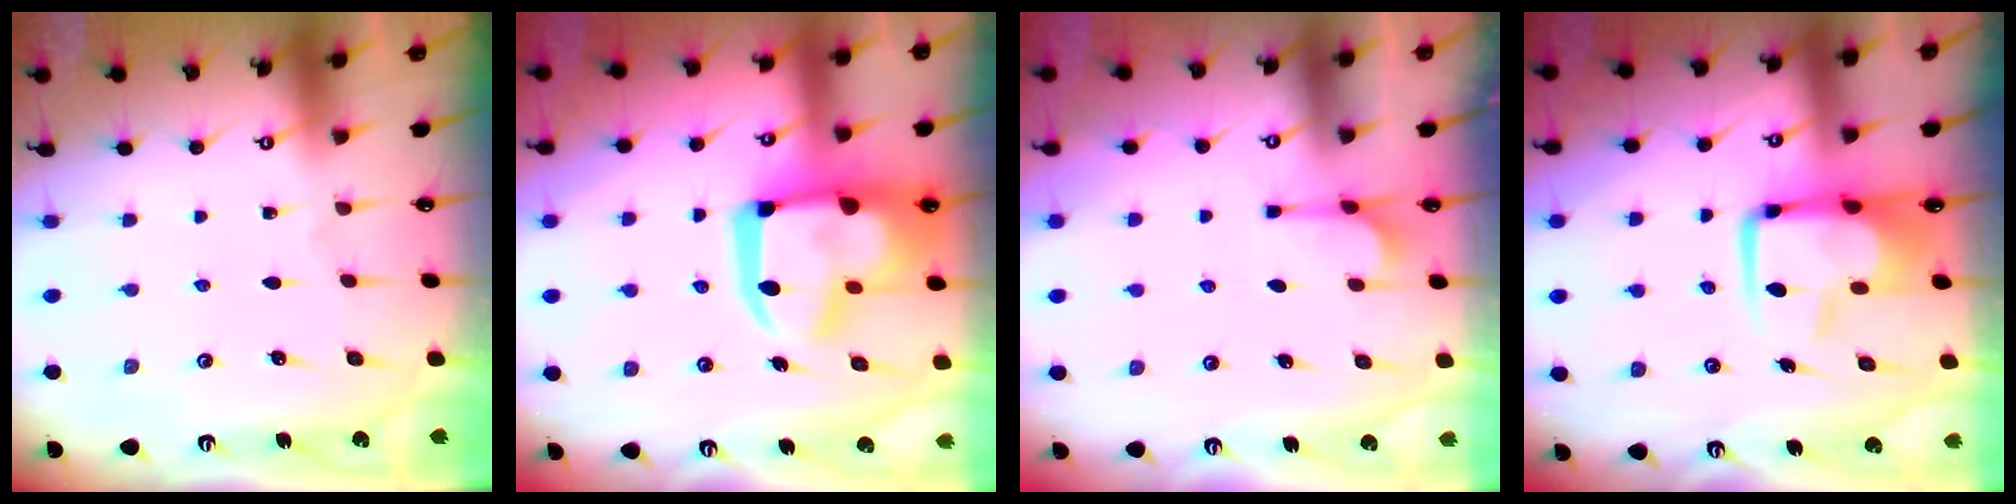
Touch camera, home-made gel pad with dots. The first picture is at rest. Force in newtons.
{"total": 21.6, "press": 21.5, "slide": 2.1}
{"total": 1.1, "press": 0.1, "slide": 1.1}
{"total": 10.0, "press": 9.8, "slide": 1.9}